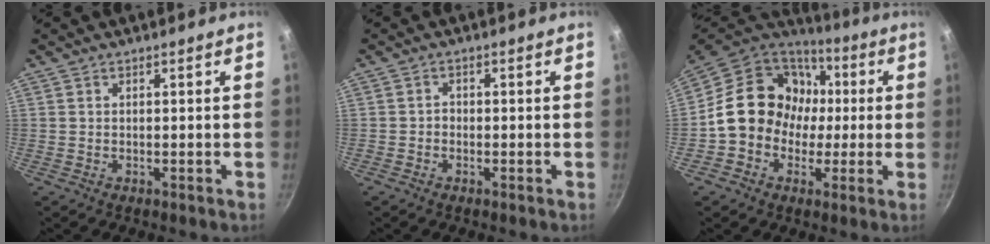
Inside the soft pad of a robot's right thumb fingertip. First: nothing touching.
{"total": 1.1, "force": [-0.6, 0.9, 0.4], "torque": [-0.003, 0.004, -0.014]}
{"total": 17.8, "force": [0.2, 15.5, 8.8], "torque": [-0.106, 0.048, -0.007]}